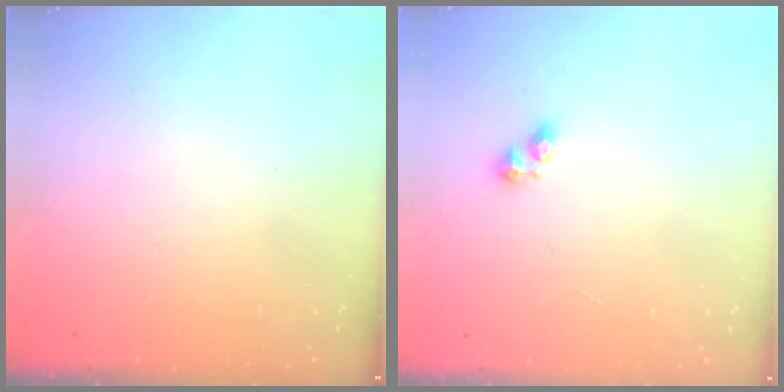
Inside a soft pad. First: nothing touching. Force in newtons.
{"total": 3.4, "press": 3.4, "slide": 0.5}